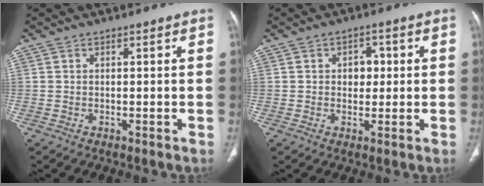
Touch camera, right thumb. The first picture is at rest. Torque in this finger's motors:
{"motor_torque": [-0.64, 0.27, 0.43, 0.25, -0.01]}